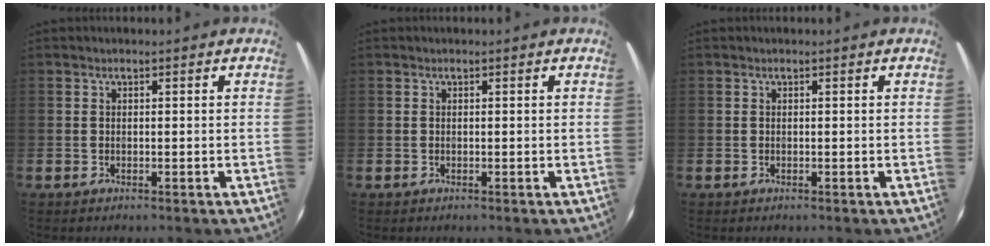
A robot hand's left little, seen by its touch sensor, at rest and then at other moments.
{"total": 0.0}
{"total": 0.0}